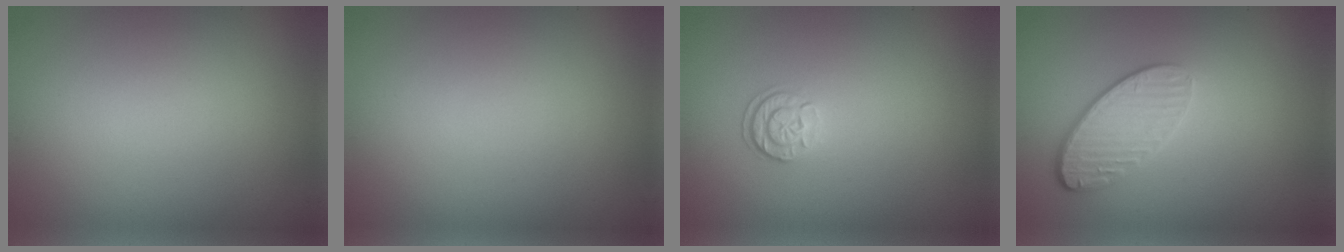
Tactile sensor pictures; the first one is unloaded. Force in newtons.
{"total": 0.0}
{"total": 1.7, "press": 1.6, "slide": 0.7}
{"total": 3.6, "press": 2.8, "slide": 2.3}